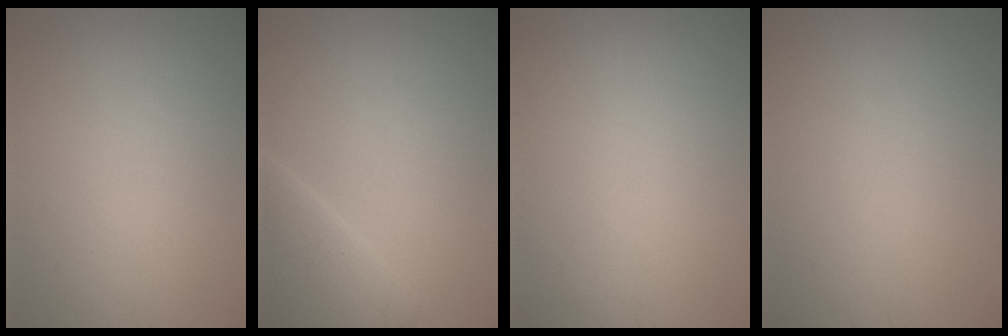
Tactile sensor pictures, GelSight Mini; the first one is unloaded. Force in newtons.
{"total": 4.6, "press": 4.6, "slide": 0.3}
{"total": 0.0}
{"total": 0.0}